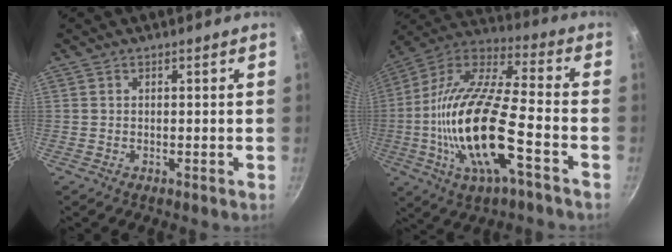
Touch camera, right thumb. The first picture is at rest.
{"total": 22.9, "force": [-6.3, 7.6, 20.7], "torque": [-0.398, 0.025, -0.134]}